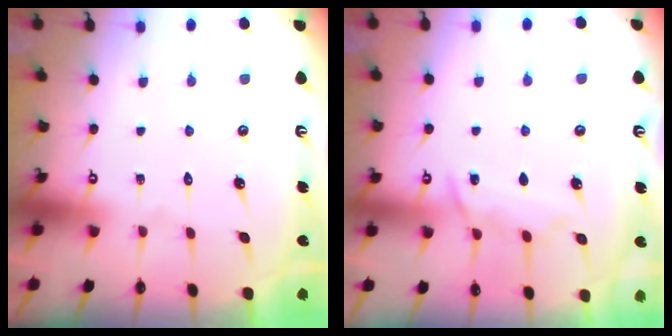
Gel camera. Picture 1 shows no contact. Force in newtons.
{"total": 9.0, "press": 8.9, "slide": 1.0}